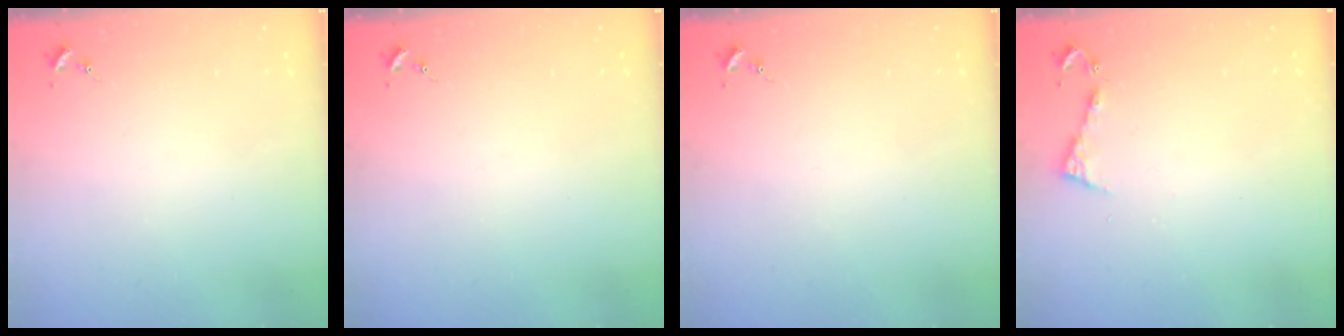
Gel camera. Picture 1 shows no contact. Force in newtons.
{"total": 0.0}
{"total": 0.0}
{"total": 4.9, "press": 4.8, "slide": 0.5}